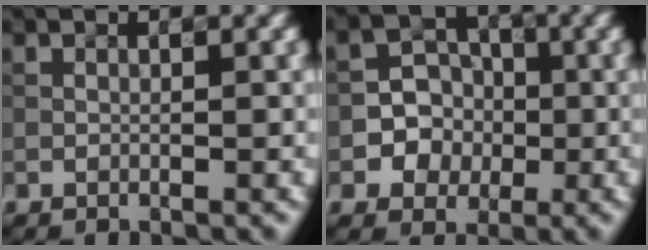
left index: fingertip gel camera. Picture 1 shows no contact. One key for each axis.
{"total": 4.5, "fx": -1.0, "fy": 4.2, "fz": 1.1, "tx": 0.006, "ty": 0.016, "tz": -0.033}